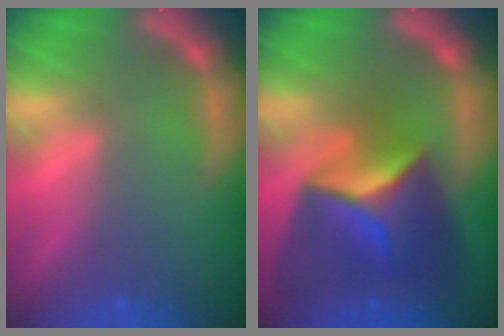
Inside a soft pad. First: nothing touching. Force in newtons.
{"total": 10.0}